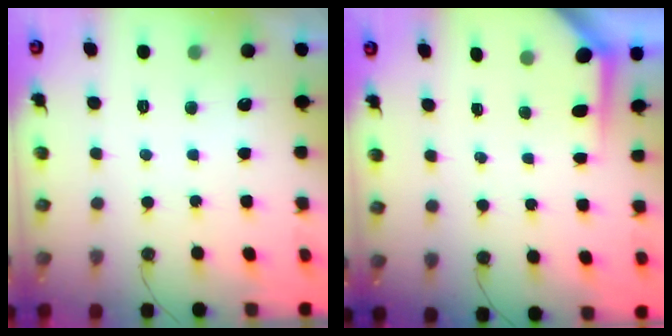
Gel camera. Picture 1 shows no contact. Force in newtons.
{"total": 3.7, "press": 3.6, "slide": 0.3}